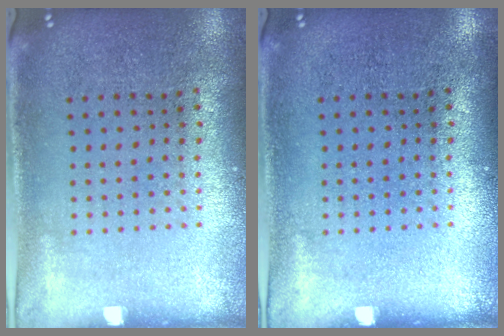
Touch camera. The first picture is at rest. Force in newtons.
{"total": 0.0}